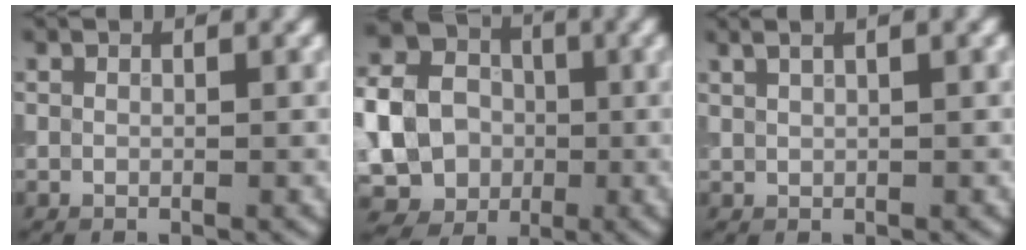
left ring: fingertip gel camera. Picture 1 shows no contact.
{"total": 11.5, "force": [-1.1, 10.2, 5.1], "torque": [-0.116, -0.006, -0.044]}
{"total": 3.4, "force": [2.0, 1.5, 2.4], "torque": [-0.022, 0.020, 0.011]}